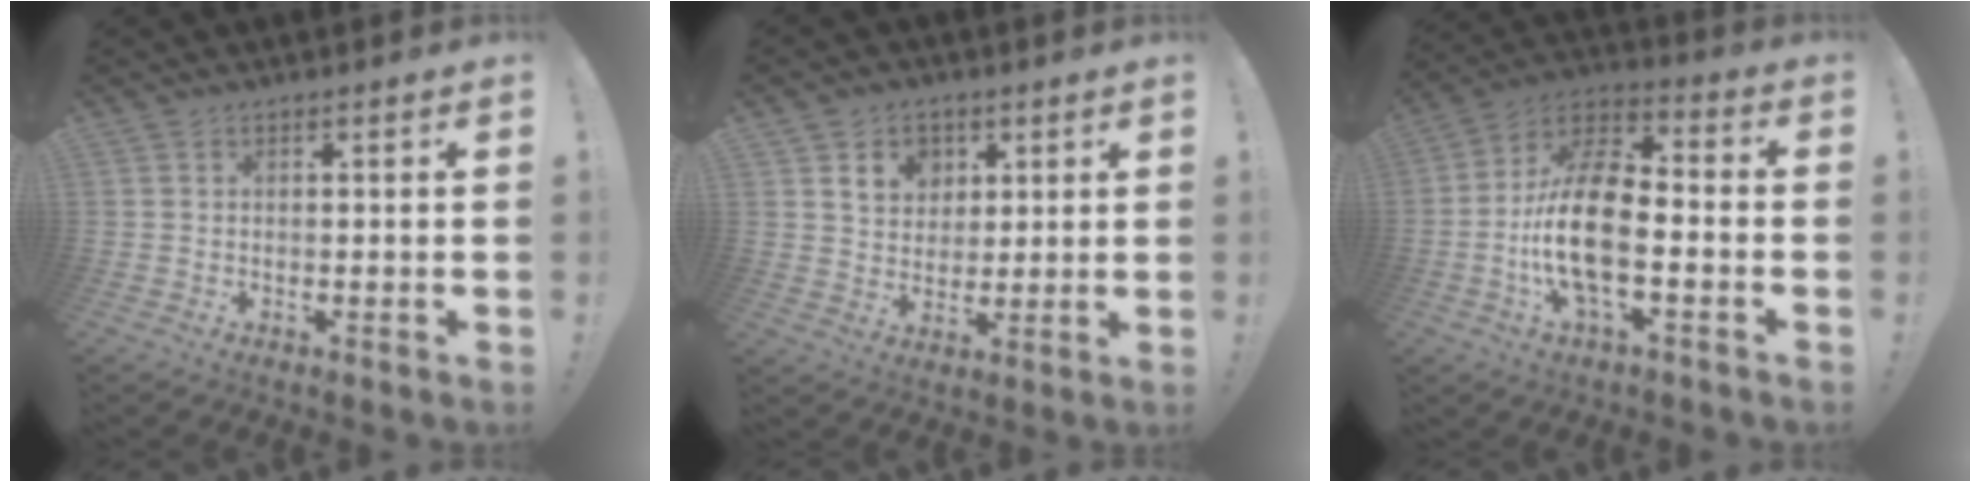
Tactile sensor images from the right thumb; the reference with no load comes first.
{"total": 9.4, "force": [4.9, 7.4, 3.1], "torque": [-0.046, -0.023, 0.097]}
{"total": 17.9, "force": [-4.0, 8.4, 15.2], "torque": [-0.309, 0.020, -0.065]}